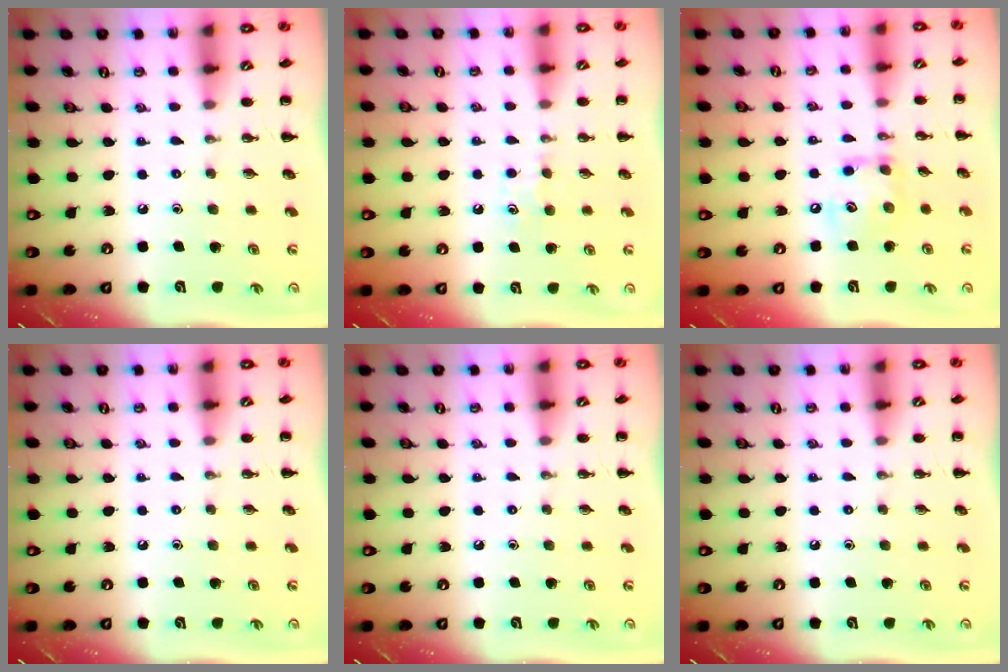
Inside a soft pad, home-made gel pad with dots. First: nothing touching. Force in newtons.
{"total": 4.1, "press": 4.0, "slide": 1.2}
{"total": 10.1, "press": 10.1, "slide": 0.6}
{"total": 0.0}
{"total": 0.0}
{"total": 0.0}